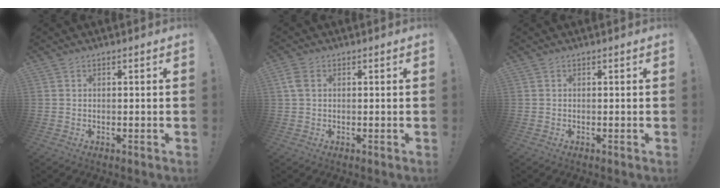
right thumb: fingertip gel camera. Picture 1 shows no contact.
{"total": 3.6, "force": [1.2, 2.3, 2.5], "torque": [-0.045, 0.004, 0.023]}
{"total": 0.0}